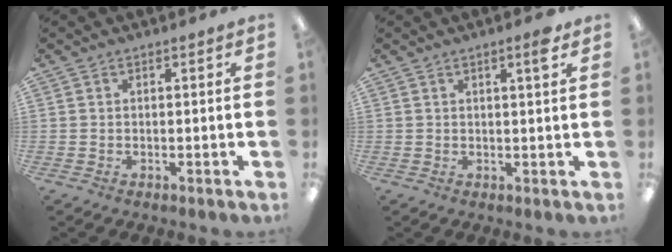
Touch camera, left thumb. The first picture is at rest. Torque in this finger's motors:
{"motor_torque": [0.10, 0.22, -0.18, 0.01, 0.02]}